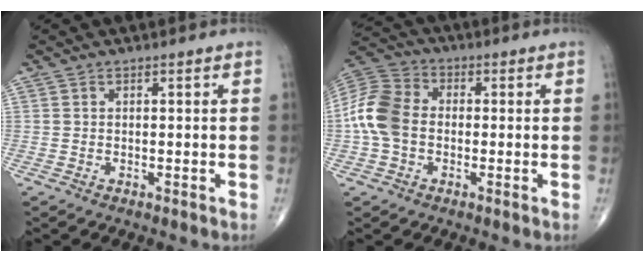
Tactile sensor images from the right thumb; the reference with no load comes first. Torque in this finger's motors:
{"motor_torque": [-0.21, 0.42, 0.62, -0.68, 0.32]}